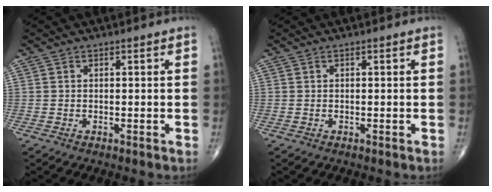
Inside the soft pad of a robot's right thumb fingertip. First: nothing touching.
{"total": 0.0}